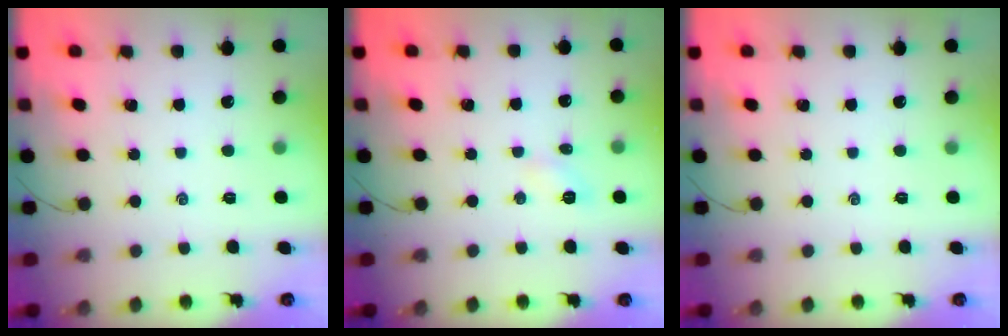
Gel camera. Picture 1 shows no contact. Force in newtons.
{"total": 4.1, "press": 3.8, "slide": 1.6}
{"total": 0.0}